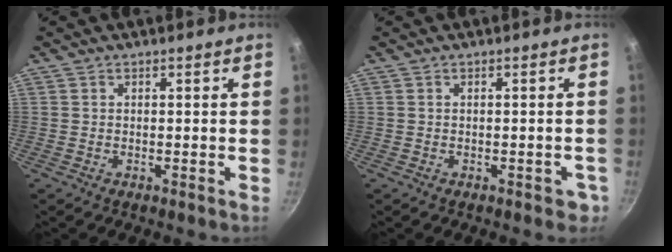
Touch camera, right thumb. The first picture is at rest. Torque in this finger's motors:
{"motor_torque": [0.54, 0.63, -0.20, 0.03, 0.11]}